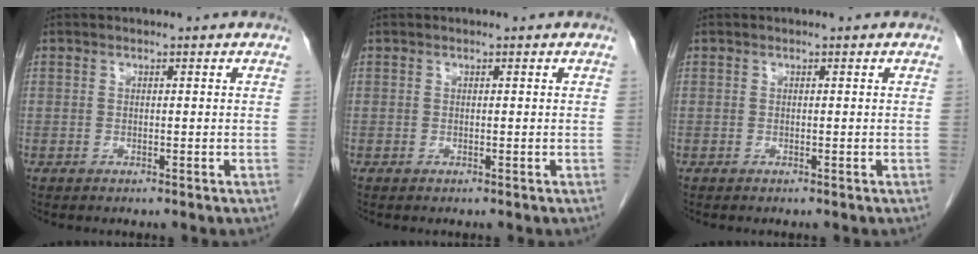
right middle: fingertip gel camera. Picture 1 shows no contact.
{"total": 0.0}
{"total": 0.0}